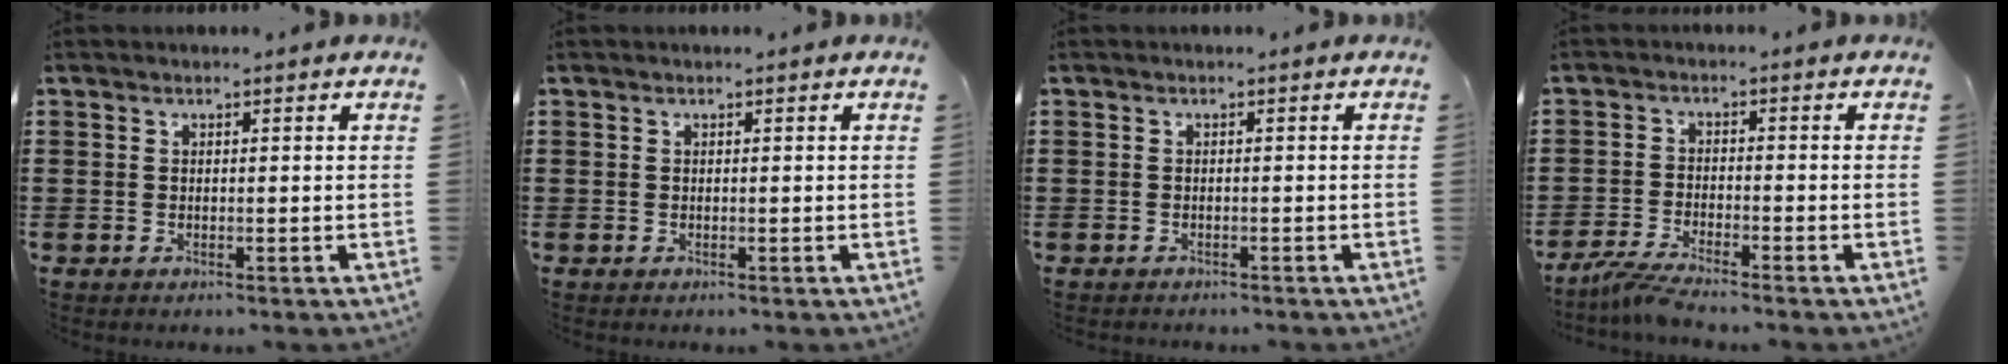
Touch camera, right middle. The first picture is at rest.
{"total": 0.0}
{"total": 0.6, "force": [-0.5, 0.1, 0.0], "torque": [0.000, 0.001, -0.012]}
{"total": 3.6, "force": [-3.2, -0.1, 1.5], "torque": [-0.048, -0.012, -0.069]}